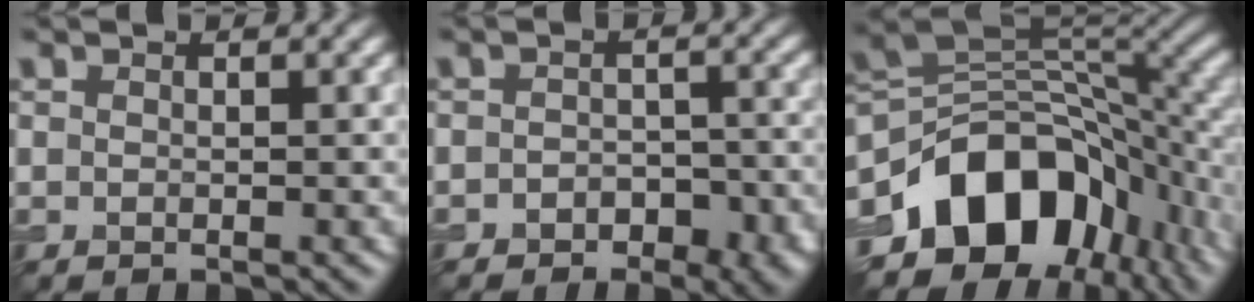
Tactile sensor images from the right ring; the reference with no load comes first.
{"total": 3.6, "force": [-2.0, 2.4, 1.9], "torque": [-0.020, 0.003, -0.031]}
{"total": 14.0, "force": [-4.9, 9.2, 9.3], "torque": [-0.159, -0.001, -0.085]}